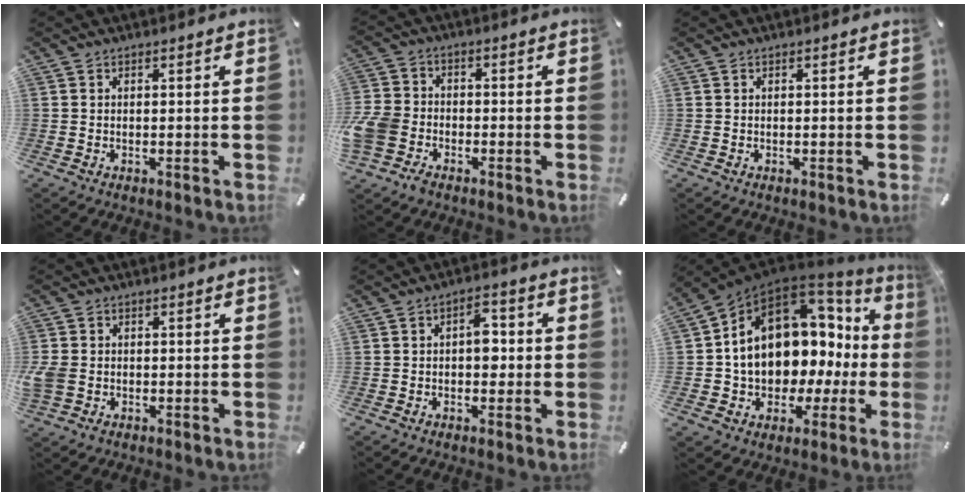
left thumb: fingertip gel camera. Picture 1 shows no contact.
{"total": 7.3, "force": [-3.7, 5.7, 2.7], "torque": [-0.066, 0.026, -0.069]}
{"total": 0.0}
{"total": 3.9, "force": [-0.8, 3.2, 2.2], "torque": [-0.050, 0.002, -0.014]}
{"total": 5.3, "force": [0.0, 3.3, 4.2], "torque": [-0.057, 0.005, -0.007]}
{"total": 14.9, "force": [3.1, 11.3, 9.3], "torque": [-0.157, -0.035, 0.056]}